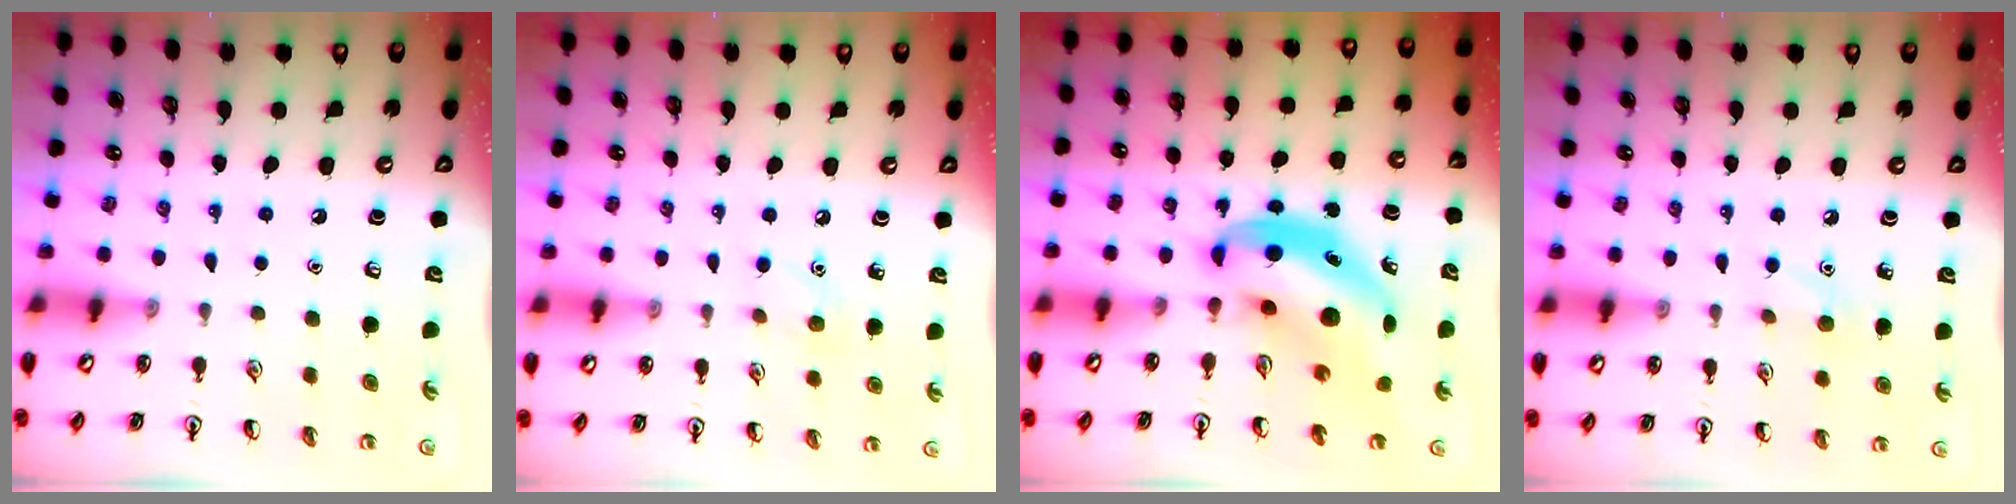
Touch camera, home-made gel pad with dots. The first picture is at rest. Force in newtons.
{"total": 6.7, "press": 6.4, "slide": 2.0}
{"total": 7.7, "press": 7.6, "slide": 1.4}
{"total": 5.7, "press": 5.4, "slide": 1.7}